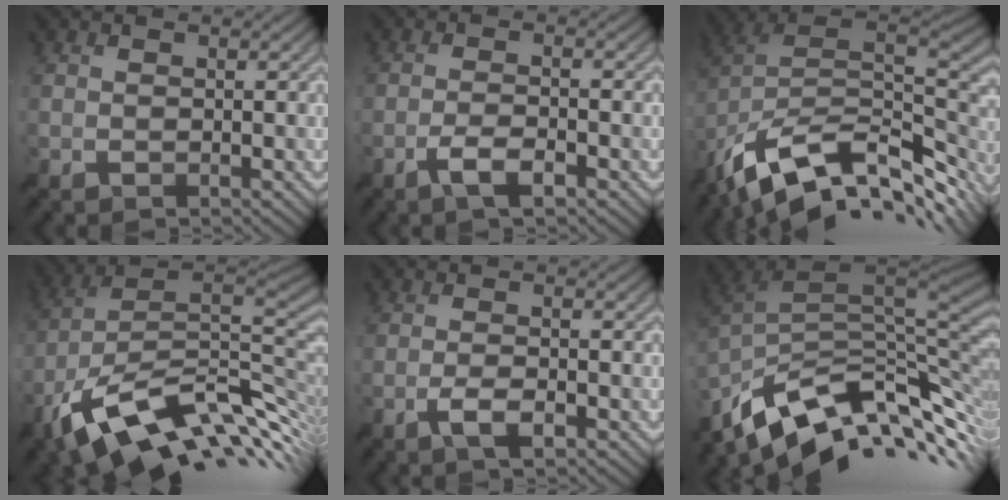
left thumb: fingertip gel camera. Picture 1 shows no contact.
{"total": 3.6, "force": [-2.2, 0.9, 2.7], "torque": [-0.055, 0.004, -0.046]}
{"total": 15.9, "force": [-7.6, 8.3, 11.2], "torque": [-0.225, -0.022, -0.117]}
{"total": 15.9, "force": [-5.0, 7.4, 13.2], "torque": [-0.256, 0.001, -0.097]}
{"total": 3.0, "force": [-1.5, 0.8, 2.4], "torque": [-0.046, 0.005, -0.031]}
{"total": 11.1, "force": [-5.0, 5.0, 8.6], "torque": [-0.189, -0.009, -0.086]}